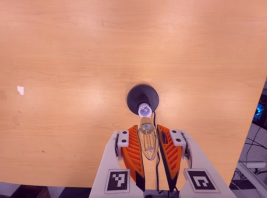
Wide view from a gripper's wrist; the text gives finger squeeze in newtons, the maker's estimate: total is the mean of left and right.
{"total": 12.8, "left": 14.2, "right": 11.5}